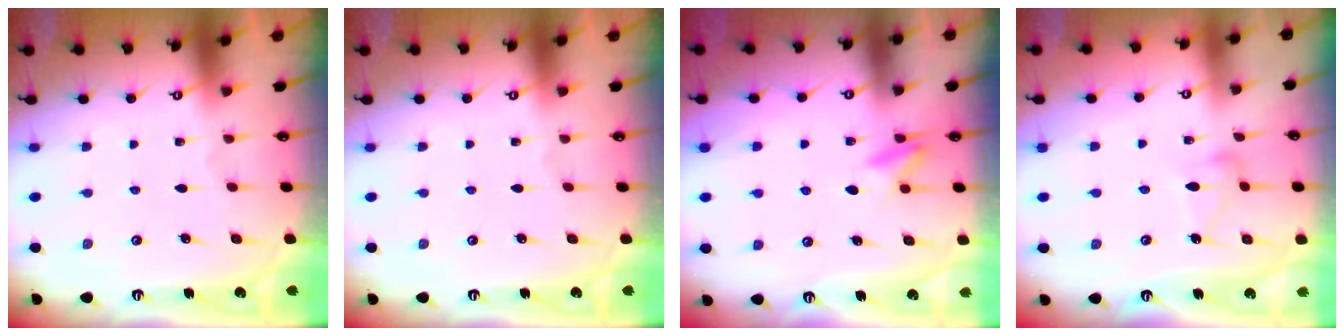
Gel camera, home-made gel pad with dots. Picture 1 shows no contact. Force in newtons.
{"total": 0.0}
{"total": 8.5, "press": 8.3, "slide": 1.9}
{"total": 9.1, "press": 9.1, "slide": 0.5}